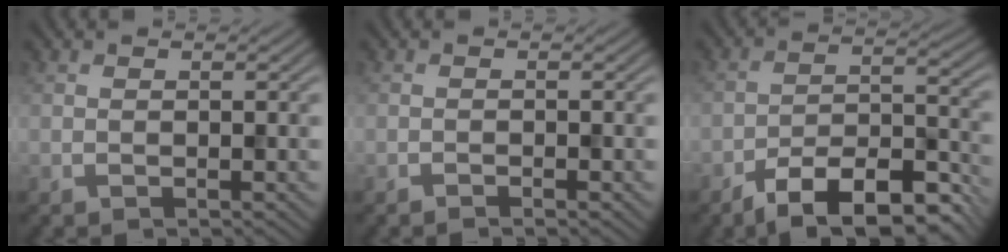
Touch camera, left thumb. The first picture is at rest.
{"total": 0.8, "force": [-0.7, 0.1, 0.5], "torque": [-0.008, 0.001, -0.011]}
{"total": 12.0, "force": [-8.9, 3.8, 7.1], "torque": [-0.107, 0.001, -0.150]}